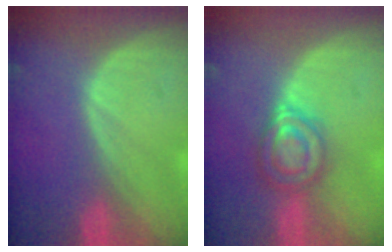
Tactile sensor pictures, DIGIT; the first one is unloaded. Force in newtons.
{"total": 6.0, "press": 5.7, "slide": 1.7}